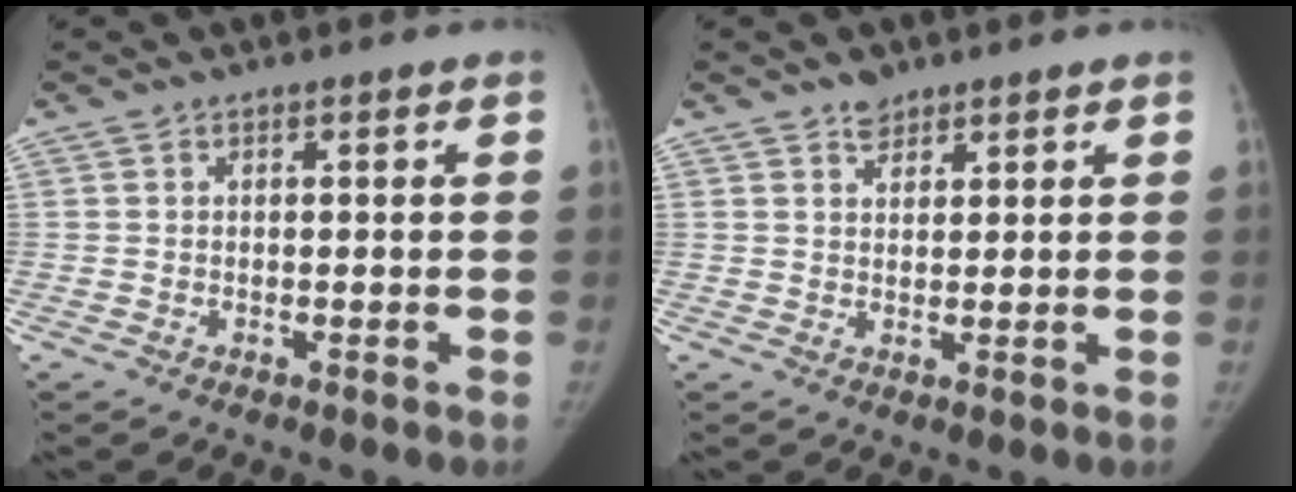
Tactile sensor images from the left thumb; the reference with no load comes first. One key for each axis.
{"total": 2.5, "fx": 2.0, "fy": 1.4, "fz": 0.5, "tx": 0.008, "ty": -0.013, "tz": 0.030}